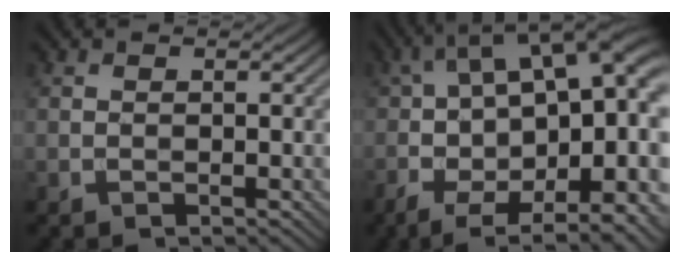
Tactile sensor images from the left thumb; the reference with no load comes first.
{"total": 18.3, "force": [-1.0, 9.9, 15.4], "torque": [-0.248, 0.000, 0.006]}